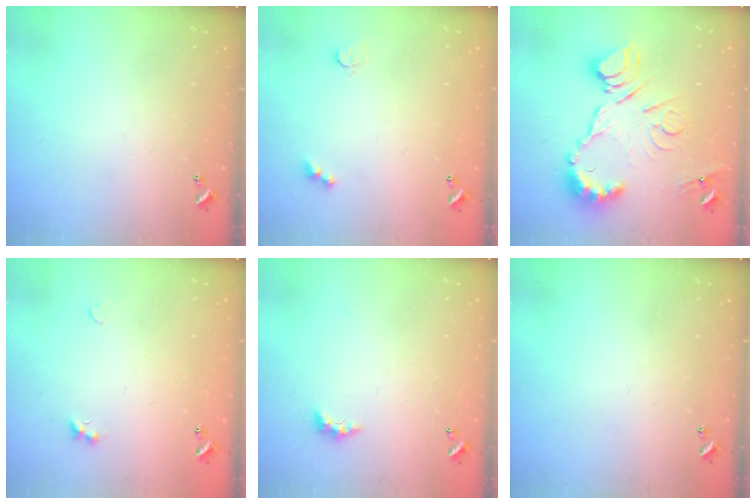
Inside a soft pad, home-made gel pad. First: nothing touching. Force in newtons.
{"total": 2.9, "press": 2.8, "slide": 0.7}
{"total": 15.6, "press": 15.5, "slide": 1.7}
{"total": 1.8, "press": 1.7, "slide": 0.4}
{"total": 2.3, "press": 2.2, "slide": 0.7}
{"total": 0.0}